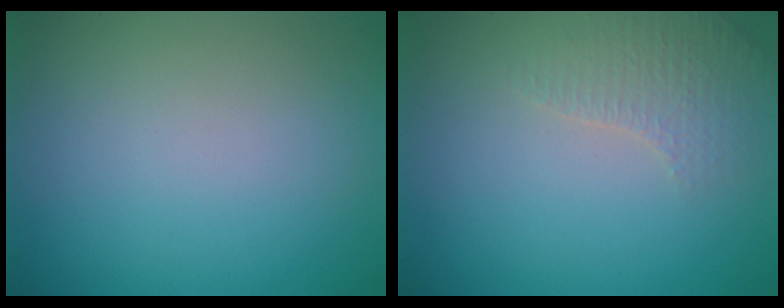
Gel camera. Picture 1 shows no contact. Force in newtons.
{"total": 2.3, "press": 2.2, "slide": 0.7}